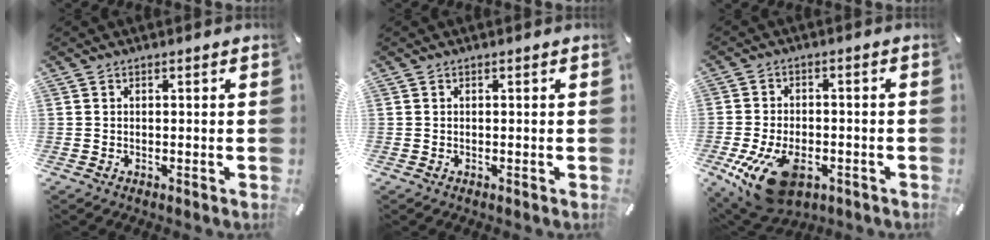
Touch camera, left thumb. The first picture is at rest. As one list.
[{"total": 0.0}, {"total": 14.2, "force": [-6.0, 8.1, 10.1], "torque": [-0.198, 0.017, -0.100]}]